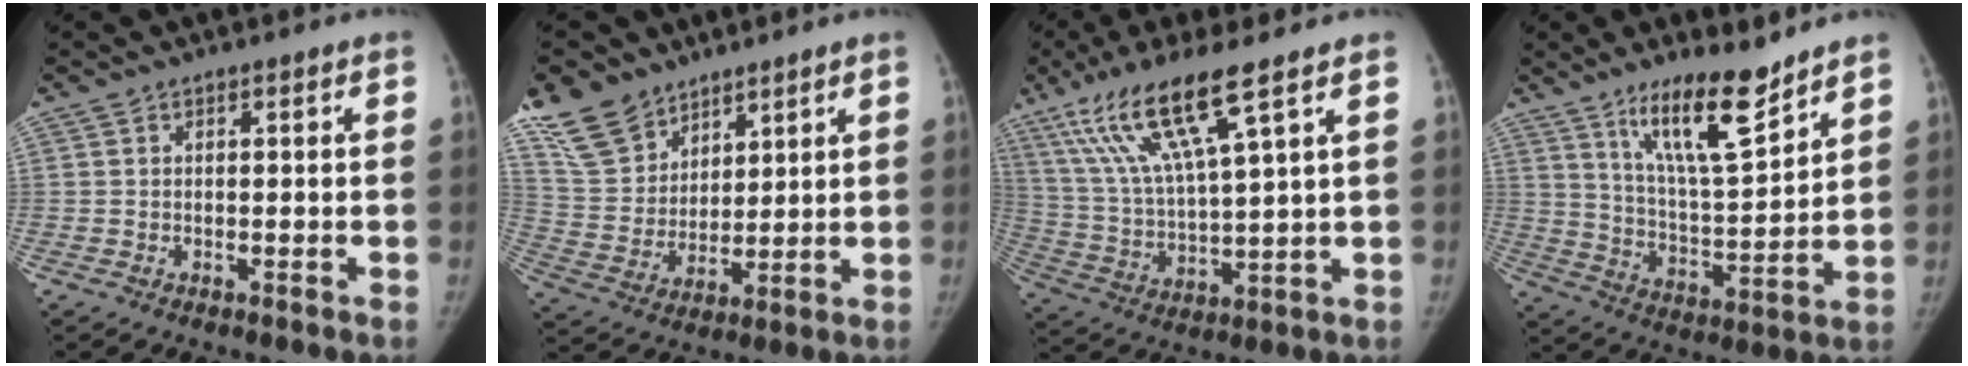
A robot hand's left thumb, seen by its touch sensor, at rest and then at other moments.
{"total": 12.0, "force": [8.9, 7.1, 3.6], "torque": [-0.052, -0.040, 0.188]}
{"total": 15.6, "force": [9.1, 2.0, 12.6], "torque": [-0.265, -0.031, 0.182]}
{"total": 14.5, "force": [10.3, 3.1, 9.7], "torque": [-0.149, -0.076, 0.187]}